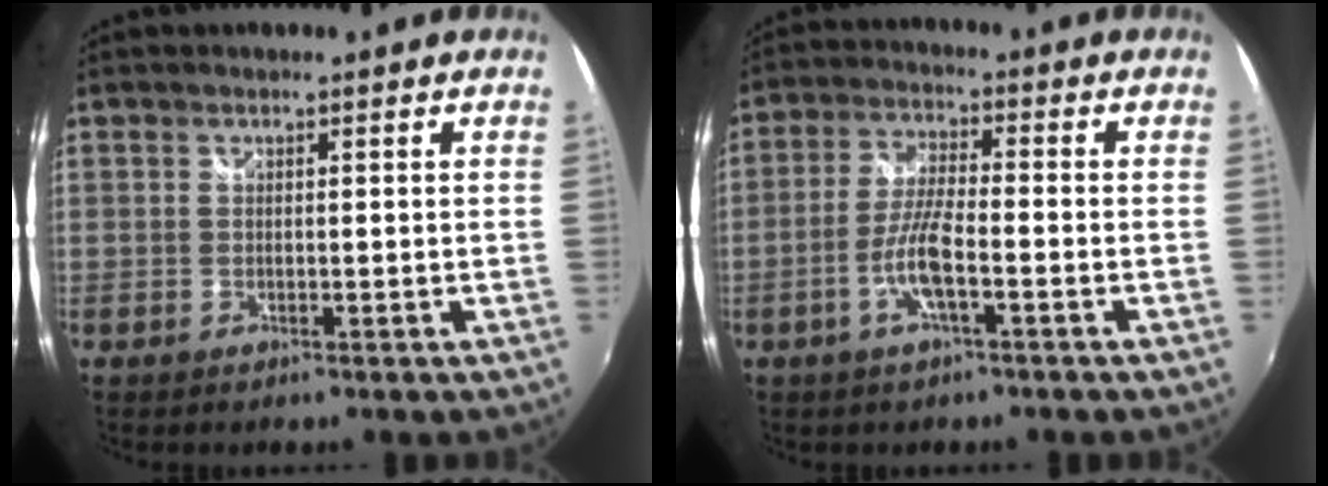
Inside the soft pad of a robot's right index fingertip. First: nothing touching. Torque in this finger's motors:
{"motor_torque": [1.22, -0.21, 0.66, 0.14]}